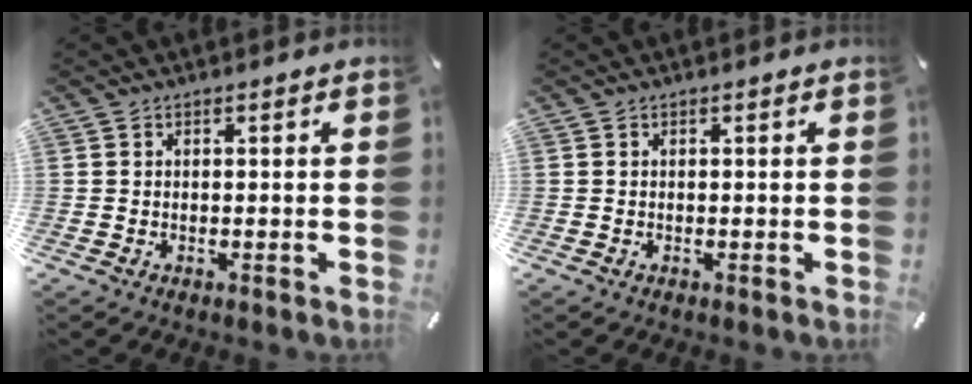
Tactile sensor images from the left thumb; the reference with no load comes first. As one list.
[{"total": 0.0}]